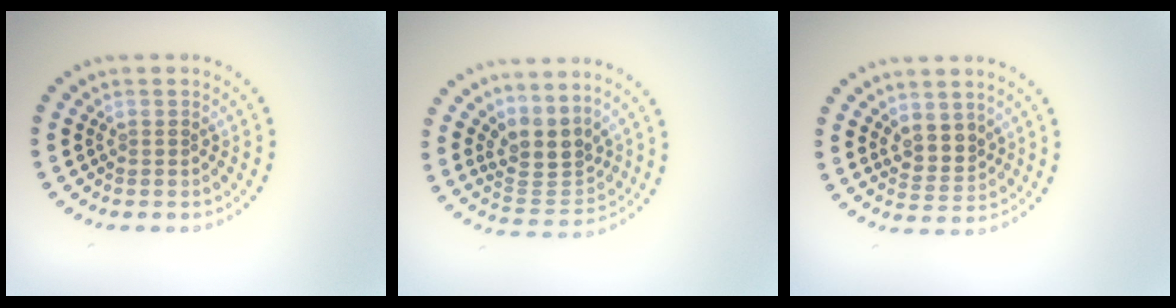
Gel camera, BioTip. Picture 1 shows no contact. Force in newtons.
{"total": 3.6, "press": 3.0, "slide": 1.9}
{"total": 2.4, "press": 2.2, "slide": 1.2}